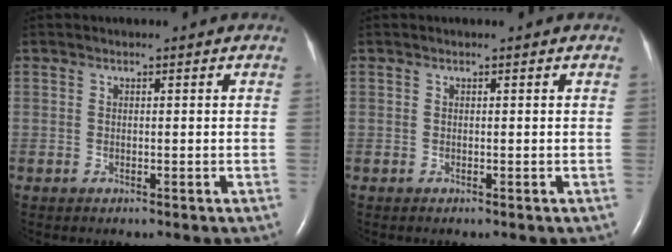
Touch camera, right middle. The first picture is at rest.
{"total": 0.0}